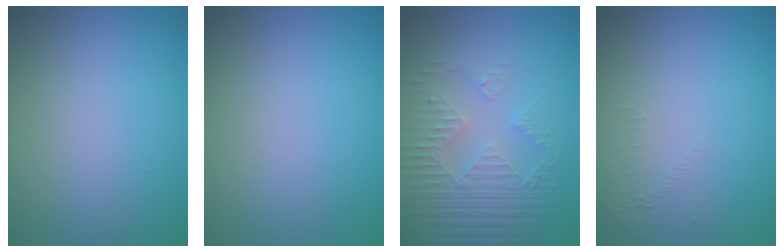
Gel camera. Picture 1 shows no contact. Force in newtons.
{"total": 0.0}
{"total": 4.0, "press": 3.6, "slide": 1.8}
{"total": 0.9, "press": 0.4, "slide": 0.8}